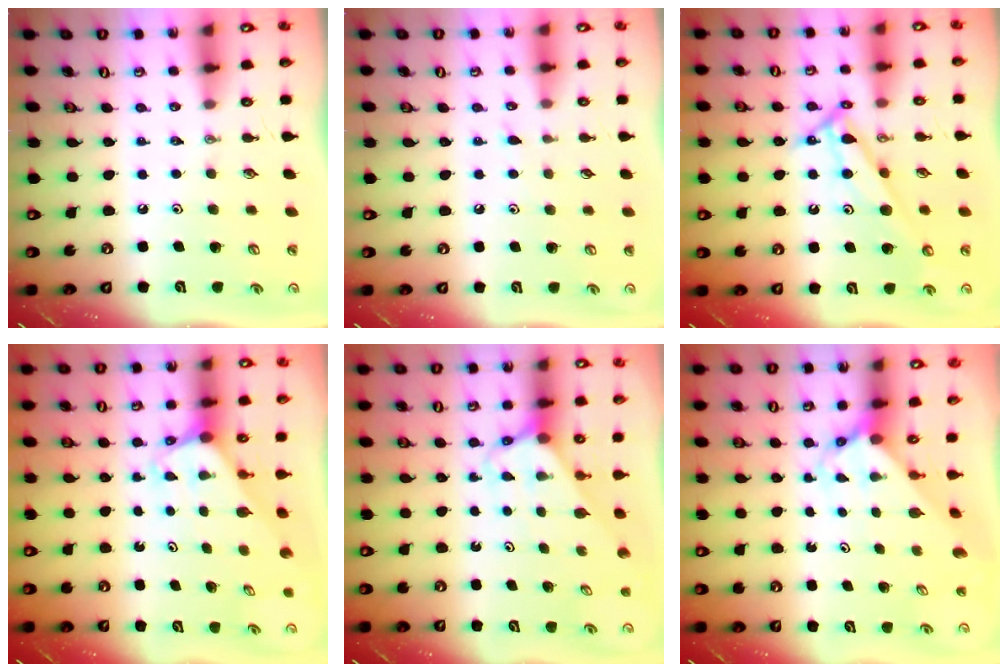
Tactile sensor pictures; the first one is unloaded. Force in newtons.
{"total": 6.7, "press": 6.7, "slide": 0.6}
{"total": 10.4, "press": 10.4, "slide": 0.3}
{"total": 1.8, "press": 1.8, "slide": 0.1}
{"total": 3.0, "press": 3.0, "slide": 0.2}
{"total": 3.6, "press": 3.6, "slide": 0.3}